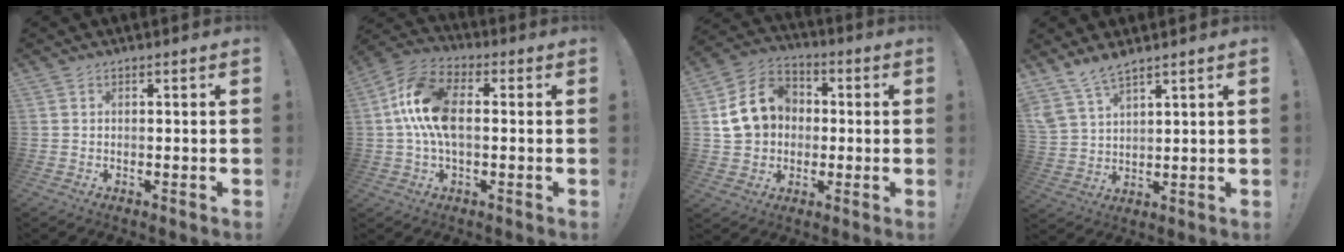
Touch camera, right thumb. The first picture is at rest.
{"total": 15.0, "force": [0.9, 8.7, 12.2], "torque": [-0.239, 0.010, 0.017]}
{"total": 13.6, "force": [2.0, 9.9, 9.1], "torque": [-0.166, 0.010, 0.040]}
{"total": 7.0, "force": [6.2, 1.8, 2.7], "torque": [-0.067, -0.031, 0.122]}